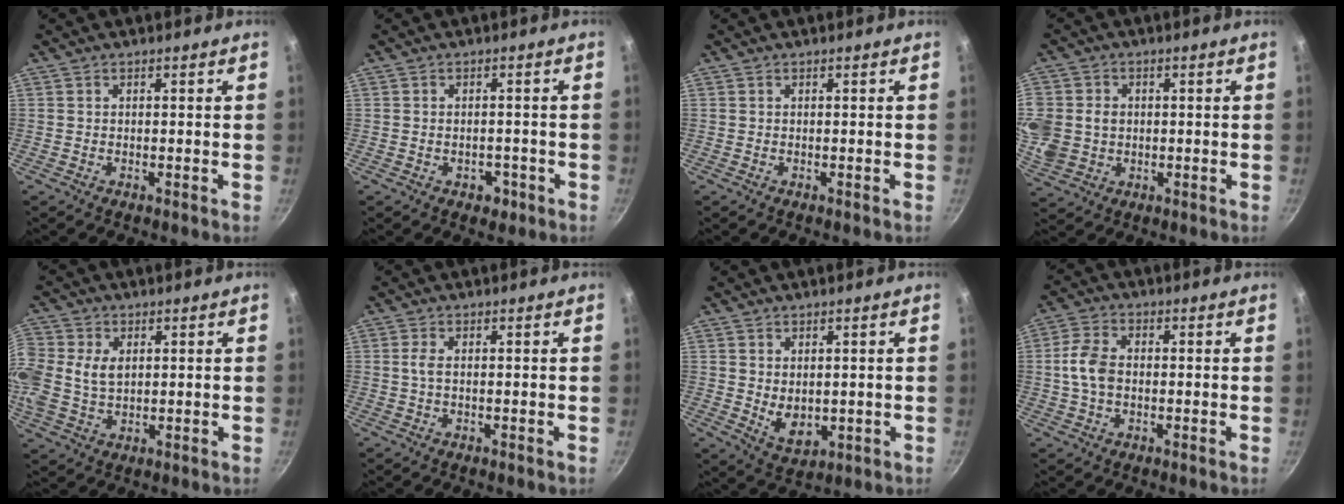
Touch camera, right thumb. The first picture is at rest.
{"total": 3.1, "force": [-1.4, 2.2, 1.7], "torque": [-0.013, 0.012, -0.011]}
{"total": 0.0}
{"total": 15.2, "force": [0.1, 13.3, 7.4], "torque": [-0.201, 0.019, 0.012]}
{"total": 11.1, "force": [1.7, 8.4, 7.0], "torque": [-0.170, 0.013, 0.033]}
{"total": 1.6, "force": [0.0, 0.6, 1.5], "torque": [-0.038, 0.003, 0.000]}
{"total": 5.9, "force": [0.5, 4.1, 4.2], "torque": [-0.058, -0.017, 0.023]}
{"total": 6.6, "force": [-0.2, 4.5, 4.8], "torque": [-0.094, 0.015, -0.010]}